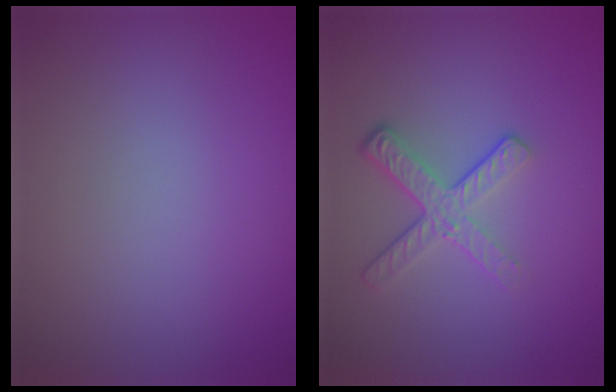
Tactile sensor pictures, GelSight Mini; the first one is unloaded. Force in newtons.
{"total": 3.7, "press": 2.7, "slide": 2.5}